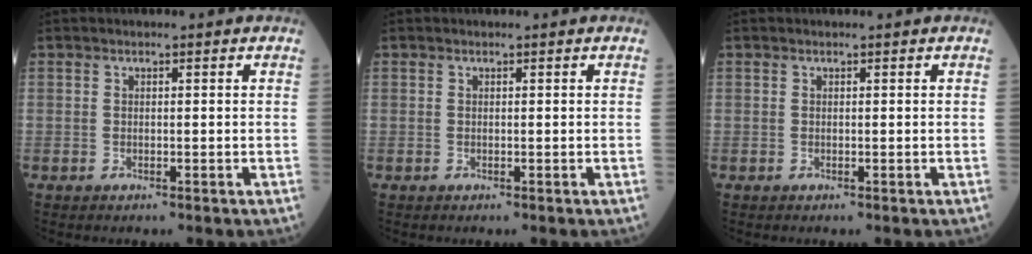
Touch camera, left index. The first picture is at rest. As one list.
[{"total": 0.0}, {"total": 0.0}]